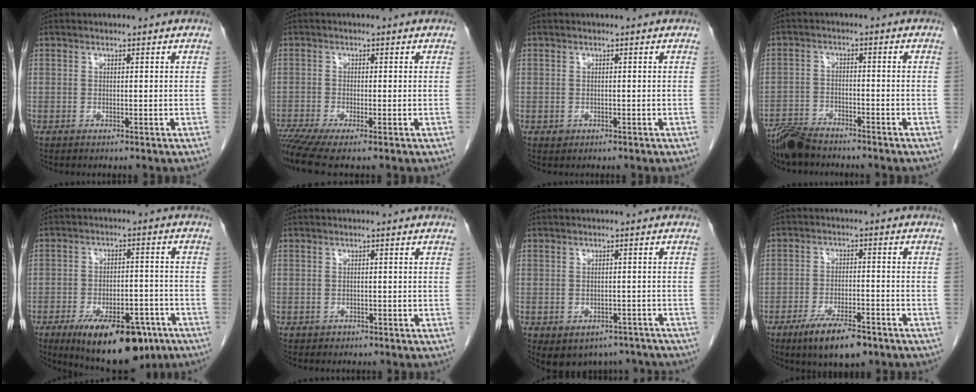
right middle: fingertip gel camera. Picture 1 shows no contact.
{"total": 6.0, "force": [-4.1, 0.6, 4.3], "torque": [-0.079, -0.011, -0.076]}
{"total": 0.6, "force": [-0.2, 0.6, 0.1], "torque": [-0.002, 0.002, -0.002]}
{"total": 6.0, "force": [-5.5, 1.5, 1.6], "torque": [-0.030, -0.015, -0.104]}
{"total": 15.4, "force": [-9.6, 6.5, 10.2], "torque": [-0.129, 0.002, -0.136]}
{"total": 0.6, "force": [-0.4, 0.5, 0.0], "torque": [-0.006, 0.002, -0.005]}
{"total": 7.8, "force": [-5.7, 4.9, 2.0], "torque": [-0.019, 0.013, -0.064]}
{"total": 8.4, "force": [-5.6, 2.5, 5.7], "torque": [-0.097, -0.008, -0.090]}